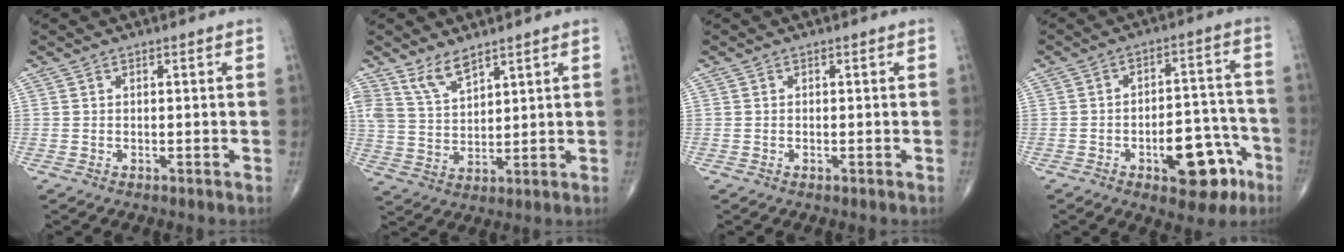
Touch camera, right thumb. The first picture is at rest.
{"total": 5.9, "force": [4.6, 2.3, 2.8], "torque": [-0.043, -0.030, 0.096]}
{"total": 0.0}
{"total": 14.0, "force": [-6.2, 6.8, 10.5], "torque": [-0.105, 0.051, -0.077]}